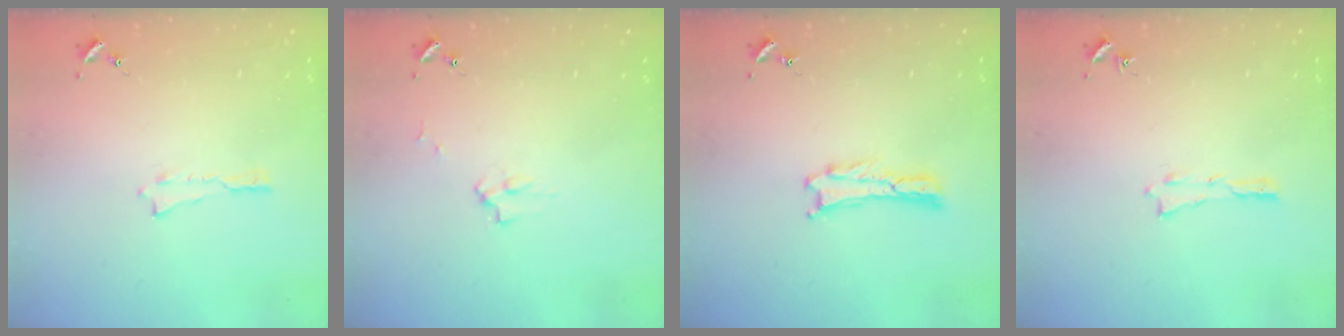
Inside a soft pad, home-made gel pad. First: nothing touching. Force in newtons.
{"total": 2.2, "press": 2.2, "slide": 0.3}
{"total": 0.0}
{"total": 0.0}